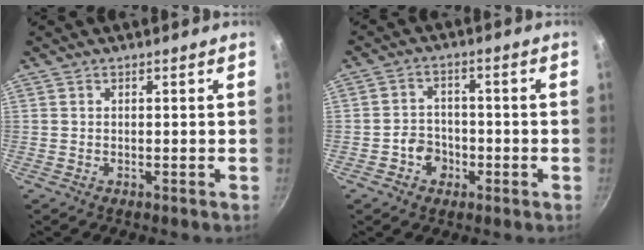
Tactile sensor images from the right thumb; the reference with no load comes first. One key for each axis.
{"total": 5.0, "fx": -2.0, "fy": 4.2, "fz": 1.9, "tx": -0.007, "ty": 0.021, "tz": -0.037}